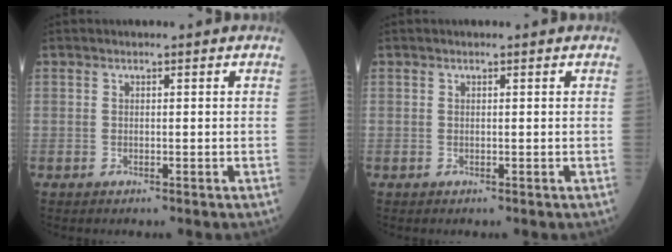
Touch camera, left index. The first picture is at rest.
{"total": 0.0}